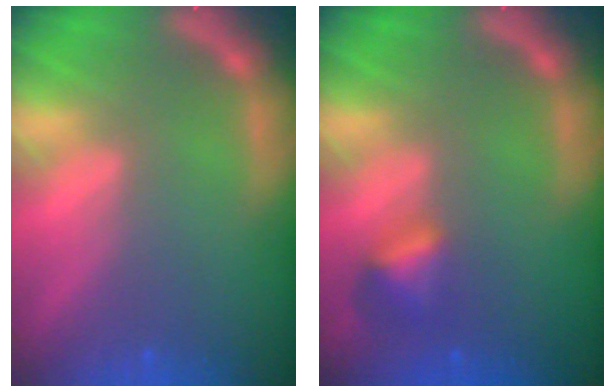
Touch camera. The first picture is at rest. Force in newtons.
{"total": 2.4}